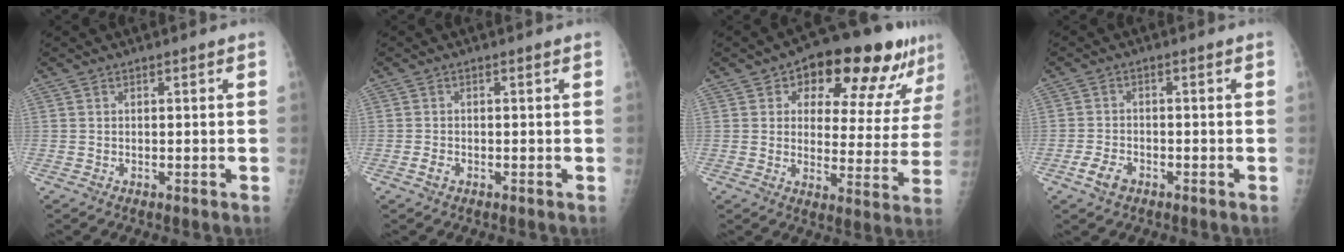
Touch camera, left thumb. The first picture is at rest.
{"total": 1.5, "force": [-0.7, 0.9, 0.8], "torque": [-0.016, 0.001, -0.014]}
{"total": 18.9, "force": [10.8, 8.6, 13.0], "torque": [-0.127, -0.017, 0.150]}
{"total": 3.8, "force": [-2.1, 2.3, 2.1], "torque": [-0.040, 0.009, -0.038]}